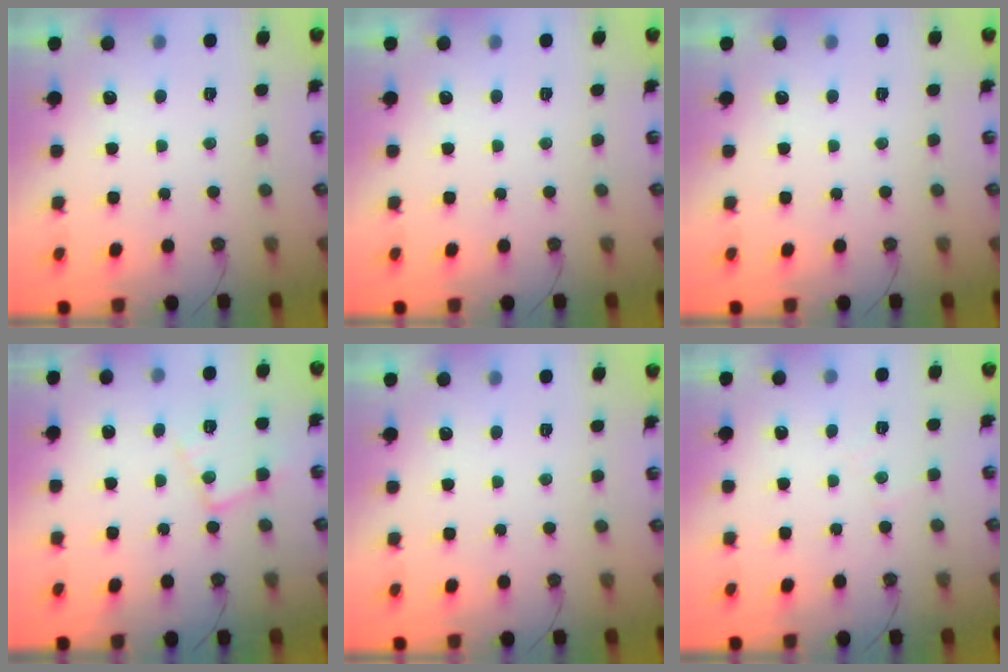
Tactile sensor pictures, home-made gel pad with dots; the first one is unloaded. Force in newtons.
{"total": 0.0}
{"total": 0.0}
{"total": 12.8, "press": 12.8, "slide": 1.0}
{"total": 0.0}
{"total": 3.0, "press": 2.9, "slide": 0.5}